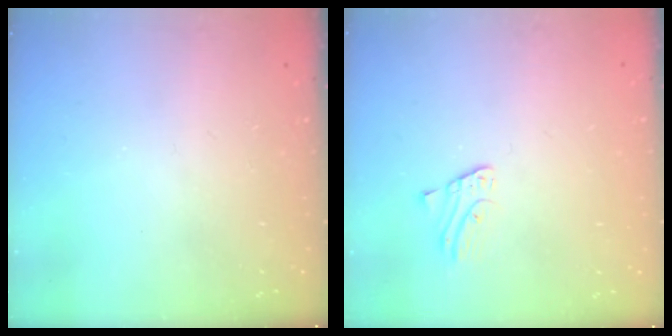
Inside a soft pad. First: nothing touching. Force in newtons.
{"total": 1.4, "press": 1.4, "slide": 0.1}